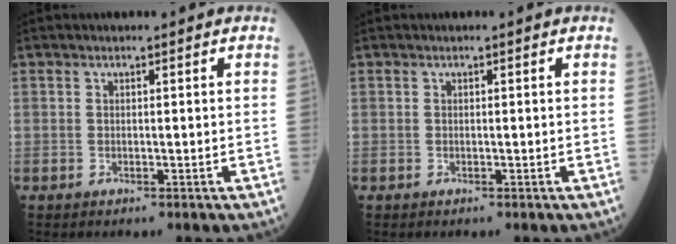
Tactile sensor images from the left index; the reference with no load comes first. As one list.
[{"total": 0.0}]